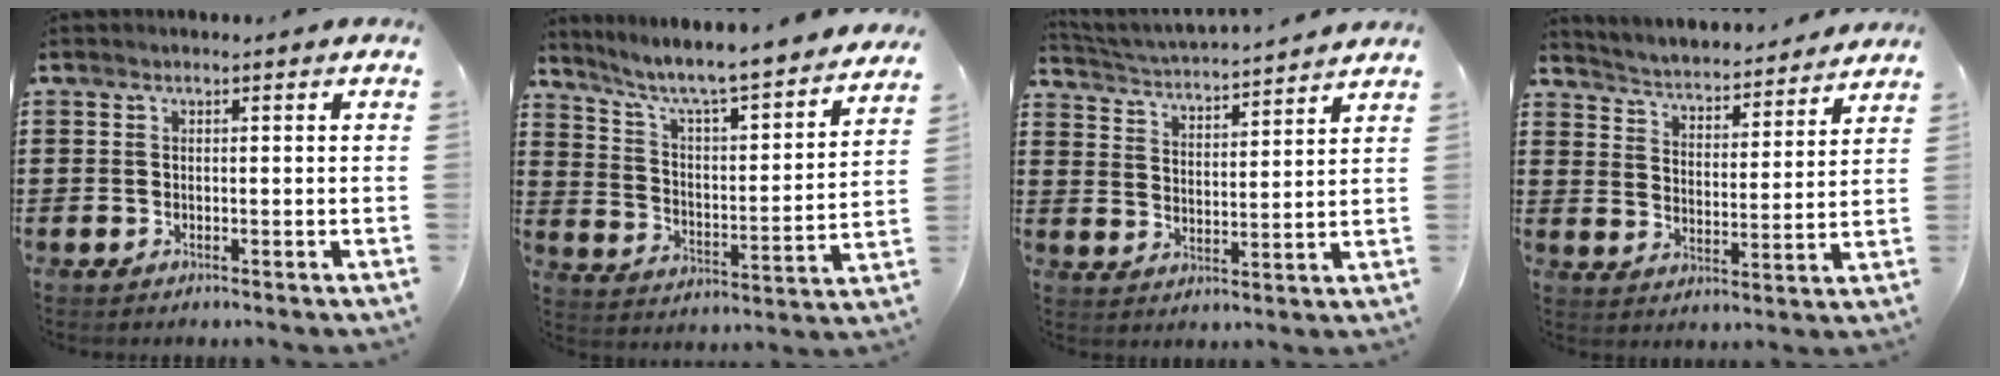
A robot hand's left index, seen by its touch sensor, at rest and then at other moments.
{"total": 5.9, "force": [5.0, 0.0, 3.2], "torque": [-0.084, -0.047, 0.076]}
{"total": 3.8, "force": [3.7, -0.6, 0.3], "torque": [-0.028, -0.034, 0.058]}
{"total": 3.5, "force": [3.5, -0.3, 0.0], "torque": [-0.022, -0.037, 0.052]}